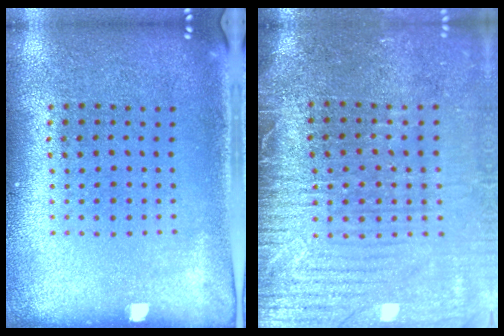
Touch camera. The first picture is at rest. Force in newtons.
{"total": 4.2, "press": 3.7, "slide": 2.1}